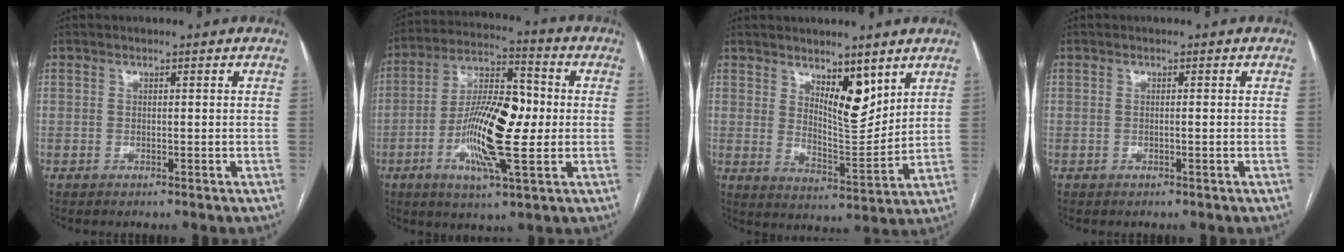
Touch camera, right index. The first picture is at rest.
{"total": 15.3, "force": [-2.0, 3.8, 14.7], "torque": [-0.273, 0.010, -0.036]}
{"total": 7.6, "force": [4.7, 2.5, 5.5], "torque": [-0.093, -0.015, 0.085]}
{"total": 0.5, "force": [-0.1, 0.0, 0.5], "torque": [-0.010, 0.001, -0.001]}